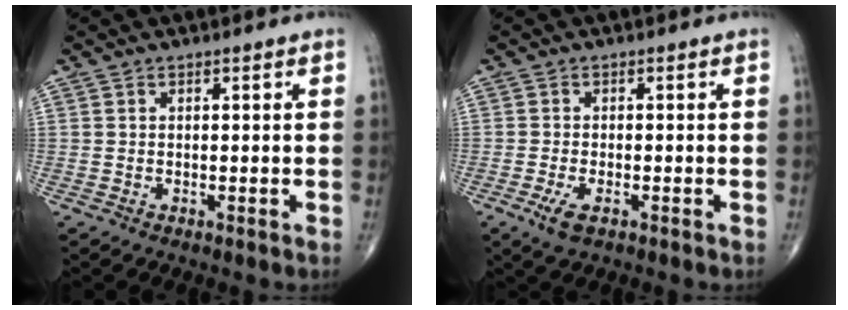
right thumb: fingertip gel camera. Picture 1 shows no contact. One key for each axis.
{"total": 3.3, "fx": -1.6, "fy": 1.4, "fz": 2.5, "tx": -0.056, "ty": -0.004, "tz": -0.027}